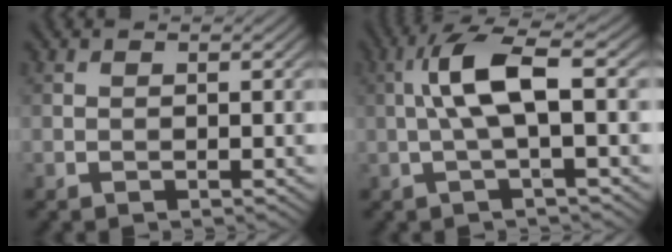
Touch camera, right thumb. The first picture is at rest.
{"total": 6.9, "force": [0.4, 1.5, 6.7], "torque": [-0.136, 0.022, -0.001]}